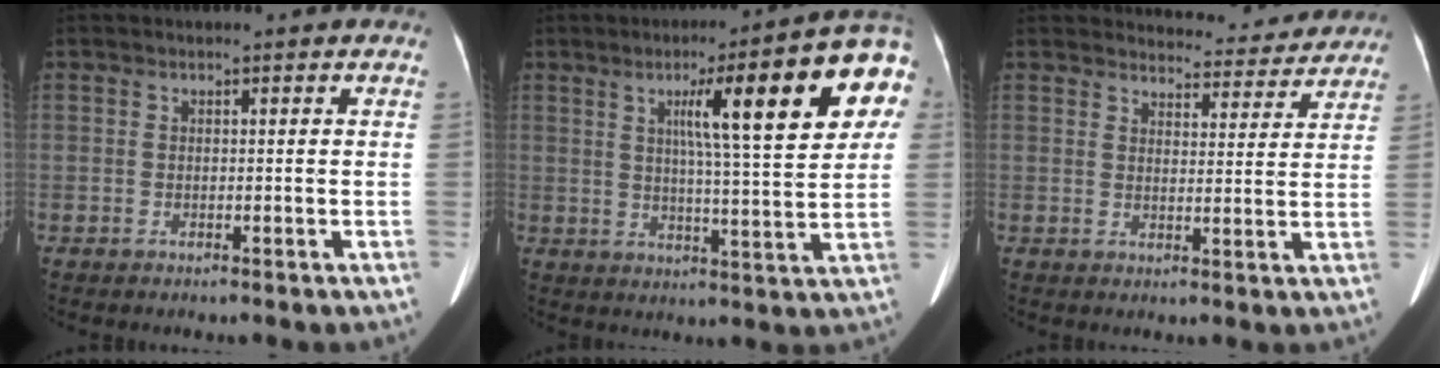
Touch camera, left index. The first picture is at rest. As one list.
[{"total": 17.0, "force": [6.1, 1.1, 15.8], "torque": [-0.208, 0.020, 0.072]}, {"total": 9.7, "force": [9.4, 2.1, 0.2], "torque": [0.018, -0.005, 0.099]}]